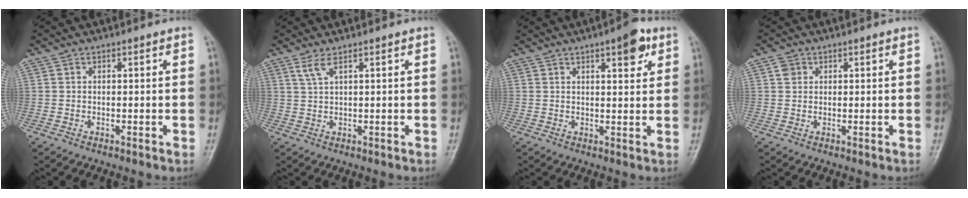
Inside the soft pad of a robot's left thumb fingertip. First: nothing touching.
{"total": 2.3, "force": [1.4, 0.3, 1.8], "torque": [-0.046, 0.001, 0.036]}
{"total": 6.1, "force": [3.2, 2.1, 4.7], "torque": [-0.048, -0.011, 0.037]}
{"total": 1.7, "force": [0.7, 1.5, 0.5], "torque": [0.000, 0.000, 0.007]}